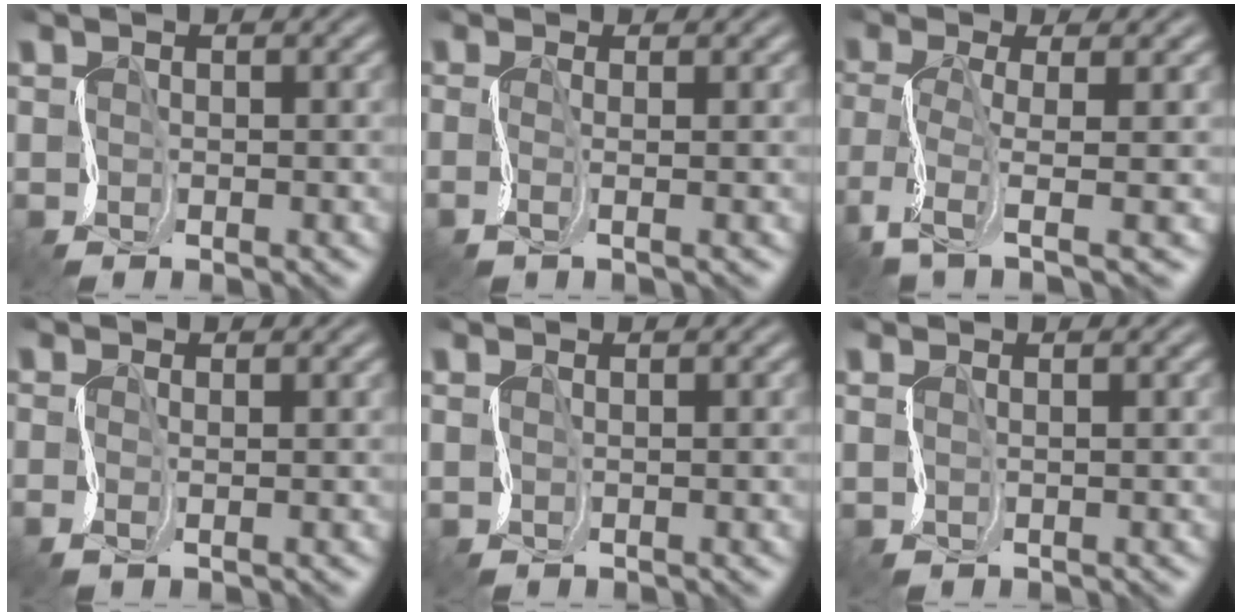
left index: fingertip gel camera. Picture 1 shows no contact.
{"total": 1.4, "force": [0.1, 0.4, 1.4], "torque": [-0.026, -0.003, -0.007]}
{"total": 3.1, "force": [-1.1, 0.7, 2.8], "torque": [-0.077, -0.003, -0.028]}
{"total": 1.0, "force": [0.3, 0.3, 0.9], "torque": [-0.021, -0.002, -0.001]}
{"total": 1.1, "force": [1.0, 0.4, 0.3], "torque": [-0.001, 0.006, 0.011]}
{"total": 1.2, "force": [1.2, 0.3, 0.0], "torque": [-0.003, 0.008, 0.013]}